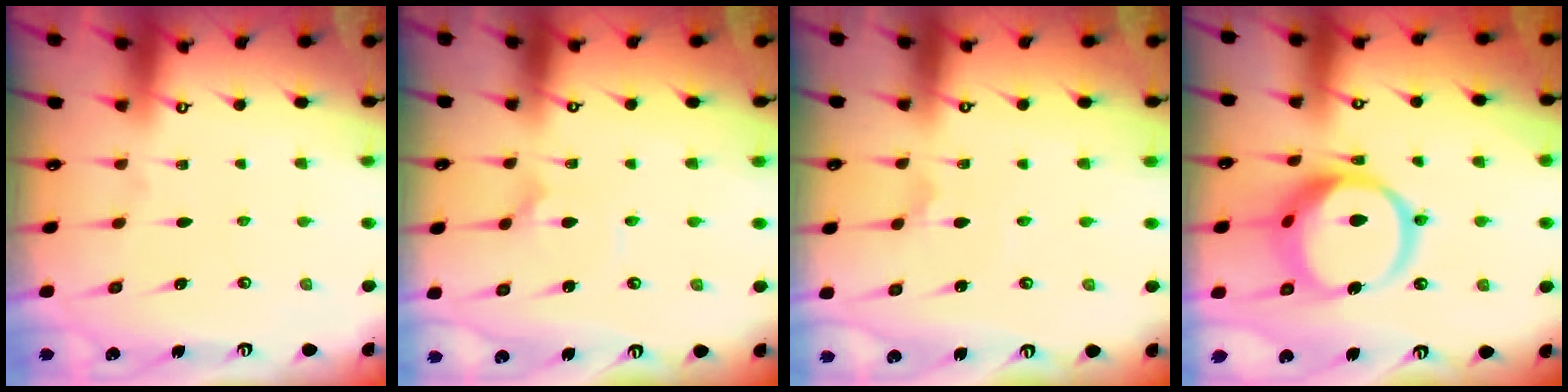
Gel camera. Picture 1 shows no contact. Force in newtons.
{"total": 2.4, "press": 2.4, "slide": 0.2}
{"total": 1.8, "press": 1.7, "slide": 0.4}
{"total": 15.0, "press": 14.9, "slide": 1.7}